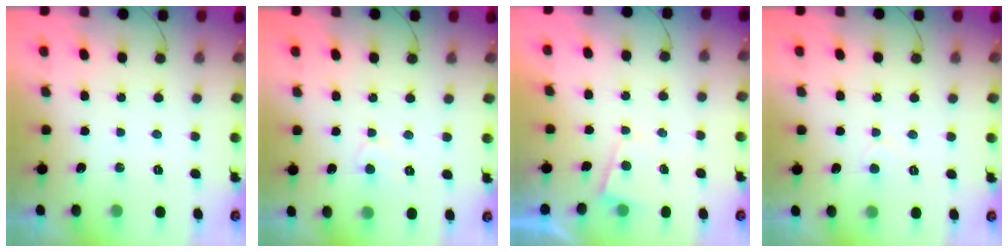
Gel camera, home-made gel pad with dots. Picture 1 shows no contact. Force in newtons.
{"total": 4.4, "press": 4.4, "slide": 0.4}
{"total": 1.2, "press": 1.2, "slide": 0.1}
{"total": 4.1, "press": 4.0, "slide": 0.4}